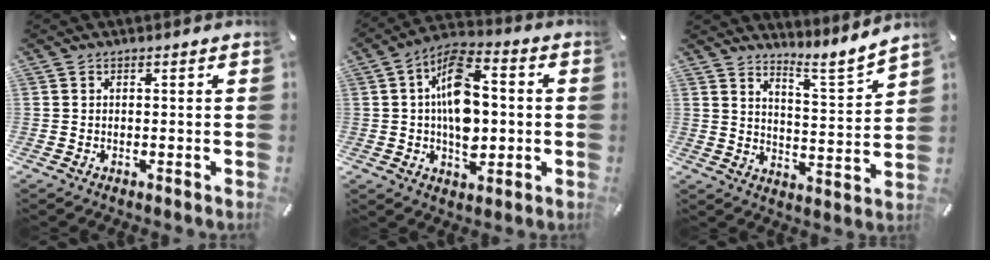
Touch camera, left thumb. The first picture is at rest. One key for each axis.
{"total": 13.8, "fx": 0.0, "fy": 8.7, "fz": 10.7, "tx": -0.193, "ty": 0.010, "tz": 0.001}
{"total": 6.0, "fx": 5.6, "fy": 0.9, "fz": 1.9, "tx": -0.036, "ty": -0.065, "tz": 0.090}